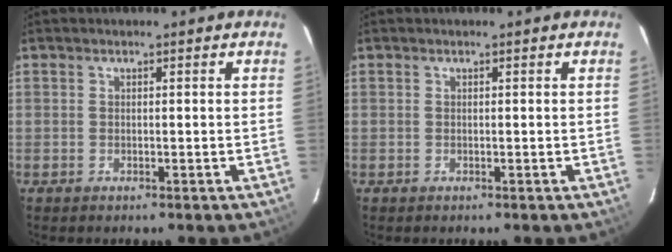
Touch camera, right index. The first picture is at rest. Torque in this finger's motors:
{"motor_torque": [0.00, 0.00, 0.02, 0.00]}